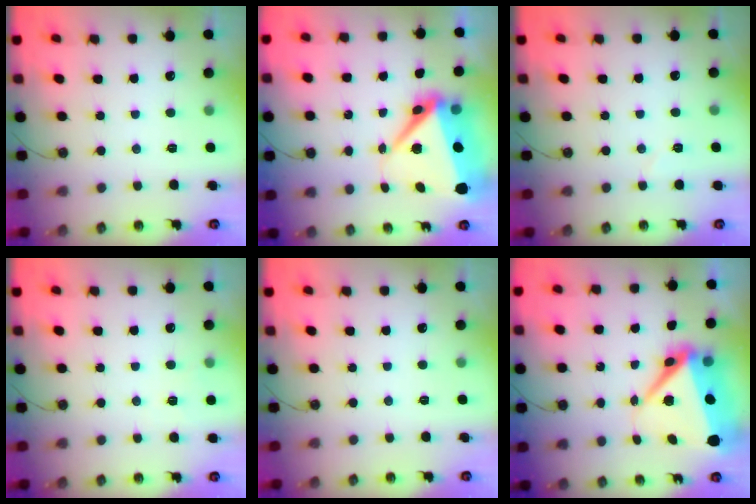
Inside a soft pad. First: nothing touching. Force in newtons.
{"total": 13.1, "press": 13.0, "slide": 1.5}
{"total": 4.4, "press": 3.9, "slide": 2.0}
{"total": 2.9, "press": 2.9, "slide": 0.2}
{"total": 0.0}
{"total": 13.1, "press": 13.0, "slide": 1.5}